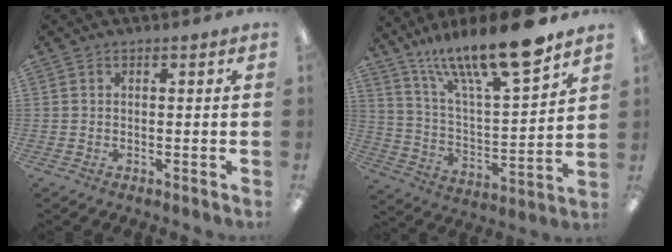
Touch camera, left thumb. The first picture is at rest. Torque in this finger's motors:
{"motor_torque": [0.41, 0.31, 1.47, -1.30, 0.20]}